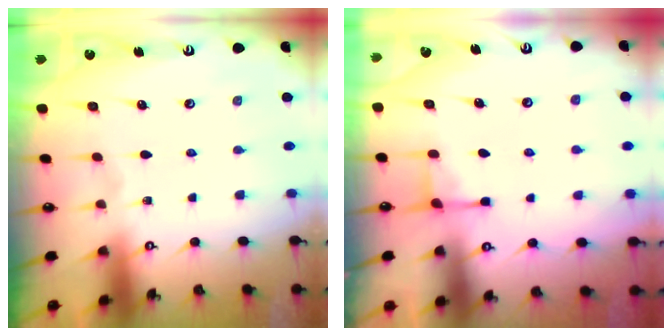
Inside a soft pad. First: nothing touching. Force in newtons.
{"total": 2.9, "press": 2.8, "slide": 0.5}